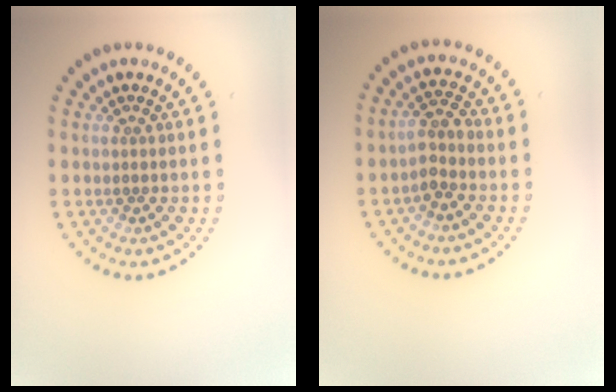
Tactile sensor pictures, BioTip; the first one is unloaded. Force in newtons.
{"total": 2.0, "press": 1.7, "slide": 1.1}